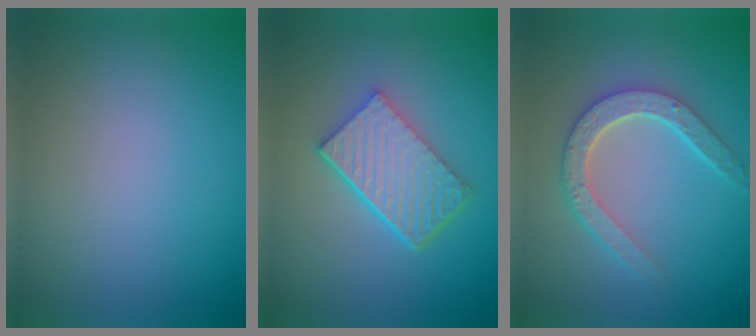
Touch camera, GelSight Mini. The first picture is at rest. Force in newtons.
{"total": 6.2, "press": 4.3, "slide": 4.4}
{"total": 4.6, "press": 3.6, "slide": 2.8}